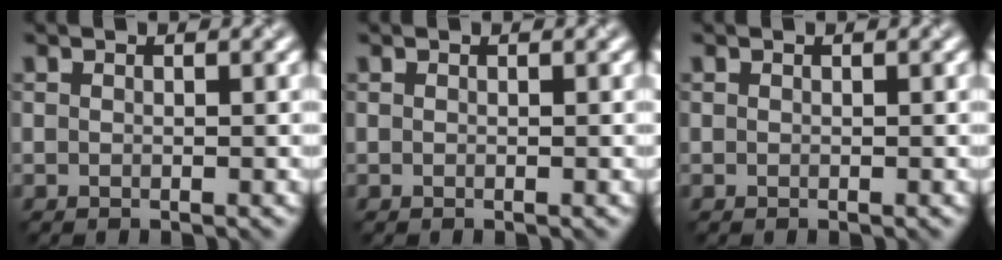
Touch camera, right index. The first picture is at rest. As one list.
[{"total": 0.0}, {"total": 0.0}]